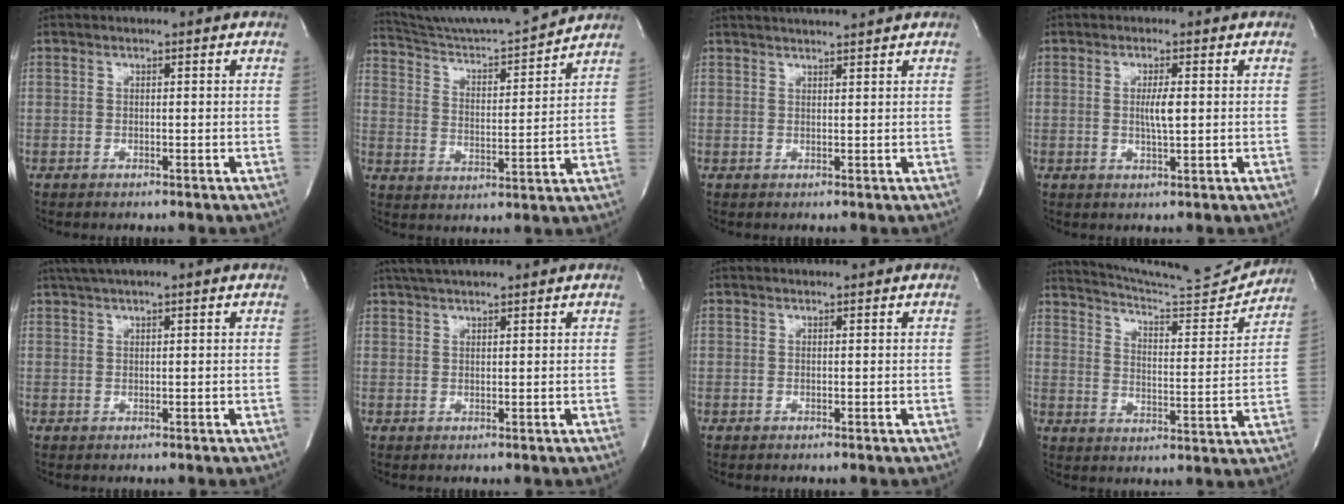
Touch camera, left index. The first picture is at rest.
{"total": 14.9, "force": [14.3, -0.8, 3.9], "torque": [-0.074, -0.028, 0.228]}
{"total": 4.6, "force": [4.3, -0.9, 1.4], "torque": [-0.018, 0.006, 0.056]}
{"total": 2.8, "force": [-0.1, 0.2, 2.8], "torque": [-0.052, -0.012, -0.003]}
{"total": 3.8, "force": [2.7, -0.1, 2.6], "torque": [-0.048, 0.018, 0.049]}
{"total": 4.9, "force": [4.1, 0.4, 2.6], "torque": [-0.042, 0.021, 0.071]}
{"total": 0.9, "force": [0.8, -0.1, 0.3], "torque": [-0.004, 0.002, 0.011]}
{"total": 15.7, "force": [15.4, -0.4, 3.1], "torque": [-0.060, -0.061, 0.214]}